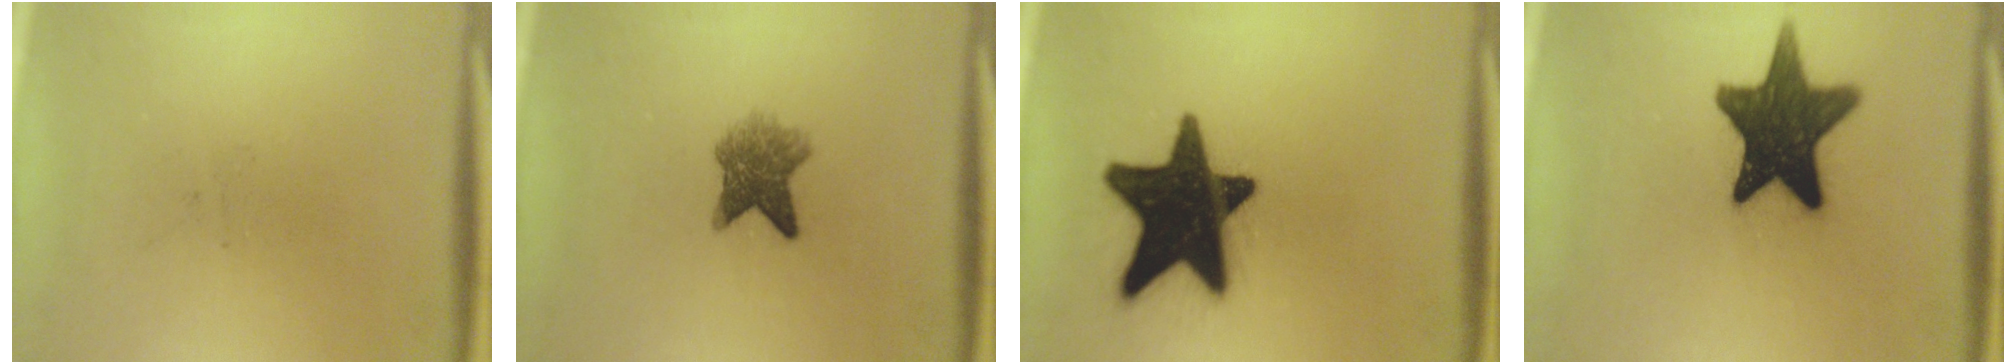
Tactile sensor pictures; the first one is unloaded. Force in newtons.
{"total": 5.0}
{"total": 19.7}
{"total": 15.9}